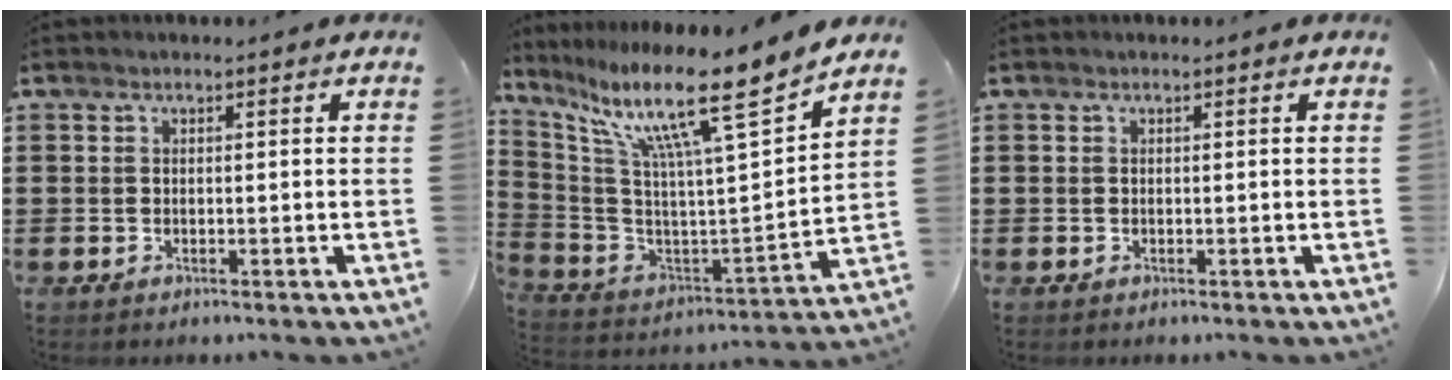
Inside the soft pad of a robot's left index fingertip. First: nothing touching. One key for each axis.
{"total": 13.8, "fx": 9.8, "fy": 0.3, "fz": 9.7, "tx": -0.199, "ty": -0.066, "tz": 0.145}
{"total": 0.0}